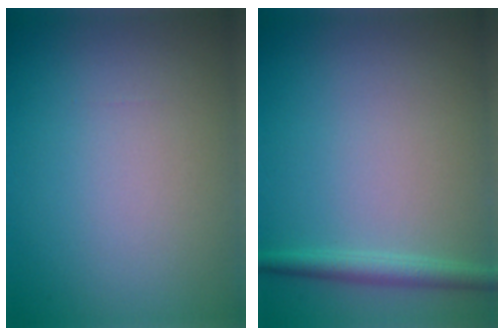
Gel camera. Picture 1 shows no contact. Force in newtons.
{"total": 2.0, "press": 2.0, "slide": 0.1}